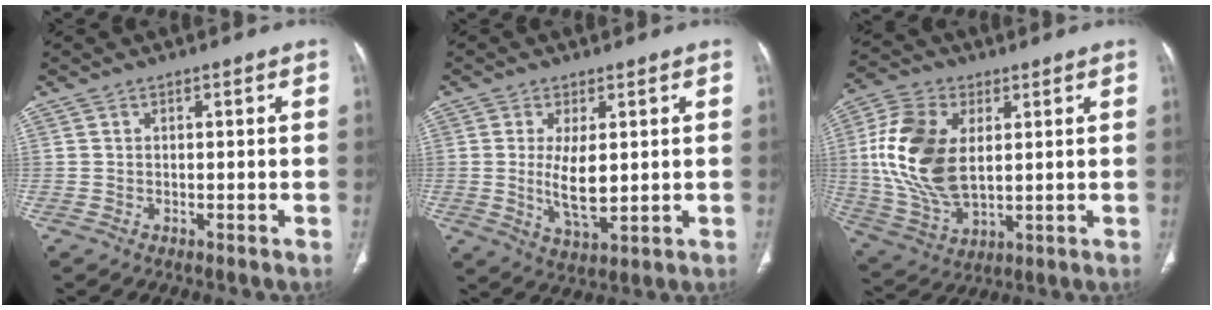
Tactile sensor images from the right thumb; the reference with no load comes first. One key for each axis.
{"total": 7.8, "fx": 0.5, "fy": 3.3, "fz": 7.0, "tx": -0.124, "ty": -0.019, "tz": 0.017}
{"total": 17.4, "fx": 2.9, "fy": 10.3, "fz": 13.7, "tx": -0.274, "ty": -0.010, "tz": 0.060}